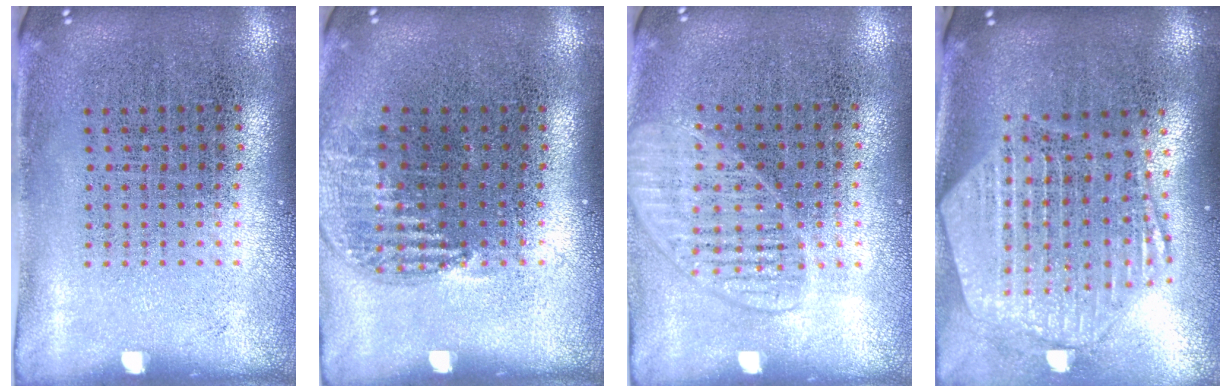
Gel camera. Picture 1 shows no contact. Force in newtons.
{"total": 1.0, "press": 1.0, "slide": 0.4}
{"total": 1.5, "press": 1.4, "slide": 0.5}
{"total": 2.7, "press": 2.2, "slide": 1.6}